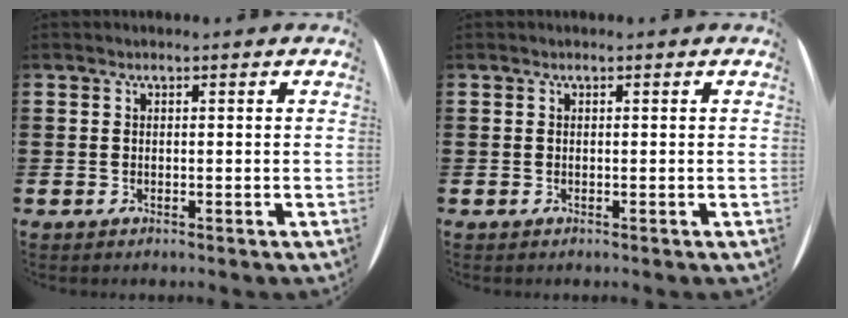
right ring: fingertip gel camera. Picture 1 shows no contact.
{"total": 0.0}